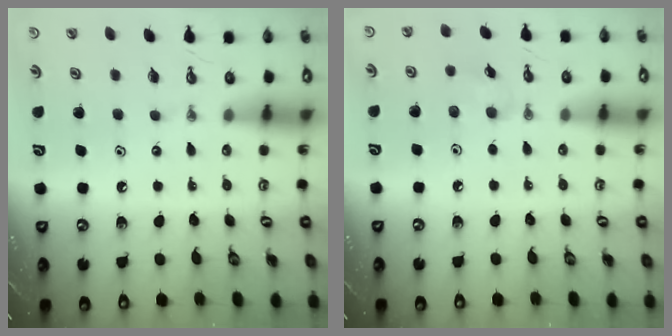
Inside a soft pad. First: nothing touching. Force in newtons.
{"total": 5.3, "press": 5.1, "slide": 1.4}